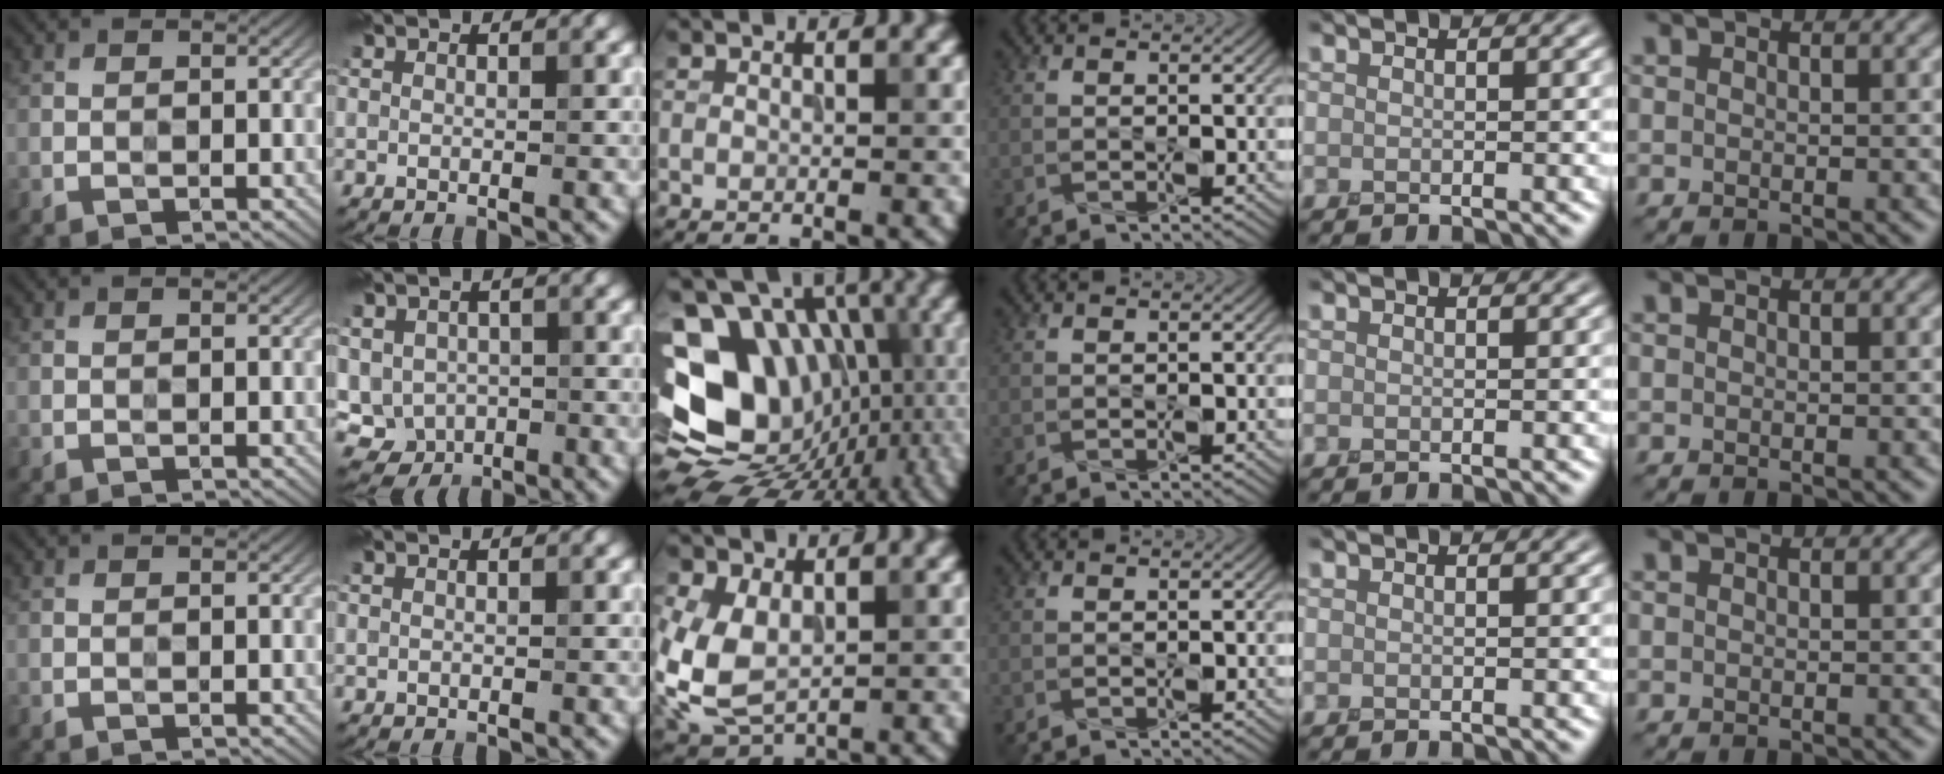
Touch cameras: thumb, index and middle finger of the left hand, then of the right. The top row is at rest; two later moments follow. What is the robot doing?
{"motion": "press", "object": "stapler"}